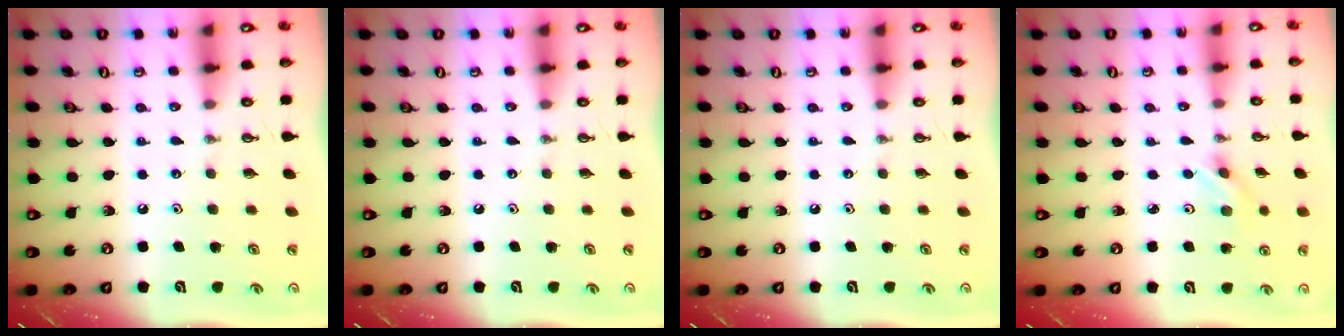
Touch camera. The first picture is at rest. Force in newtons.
{"total": 0.0}
{"total": 0.0}
{"total": 2.2, "press": 2.1, "slide": 0.7}